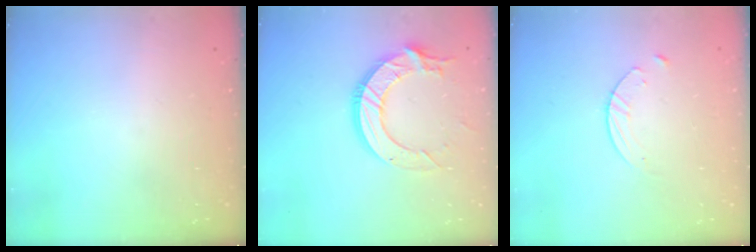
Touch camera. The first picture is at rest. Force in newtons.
{"total": 13.5, "press": 13.4, "slide": 1.6}
{"total": 4.3, "press": 4.3, "slide": 0.5}